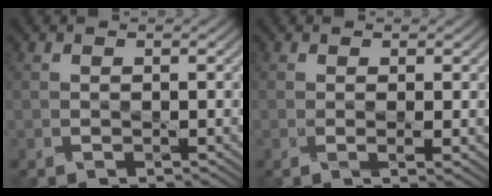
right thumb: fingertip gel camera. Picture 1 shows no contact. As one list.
[{"total": 1.7, "force": [0.0, 0.2, 1.7], "torque": [-0.036, -0.003, -0.001]}]